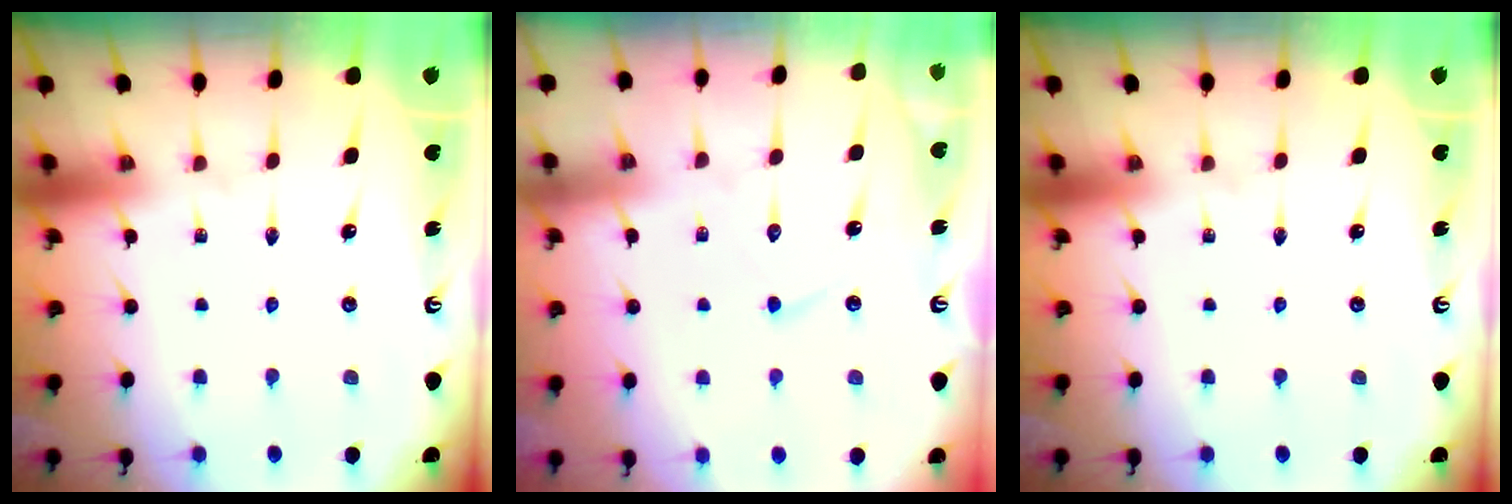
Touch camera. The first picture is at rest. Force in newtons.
{"total": 5.8, "press": 5.8, "slide": 0.3}
{"total": 0.0}